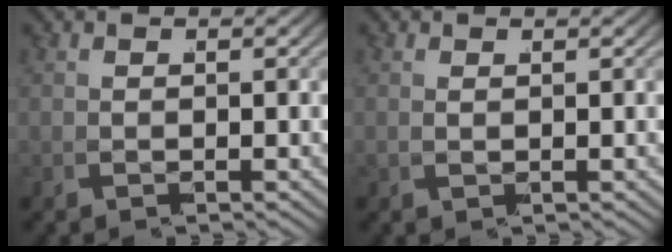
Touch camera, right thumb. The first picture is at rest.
{"total": 1.1, "force": [0.4, 0.9, 0.5], "torque": [-0.020, 0.004, 0.010]}